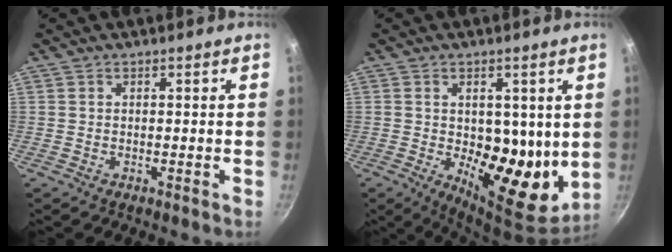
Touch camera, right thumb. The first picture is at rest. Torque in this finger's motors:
{"motor_torque": [-0.43, 0.99, 0.02, 0.03, 0.31]}